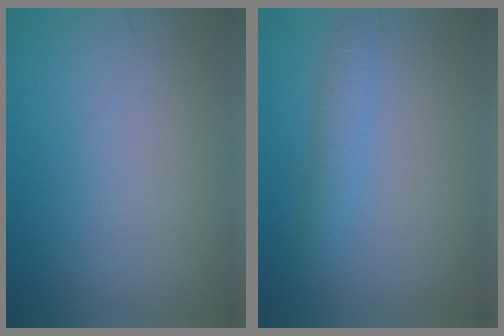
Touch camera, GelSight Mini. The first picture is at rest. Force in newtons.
{"total": 2.0, "press": 2.0, "slide": 0.2}